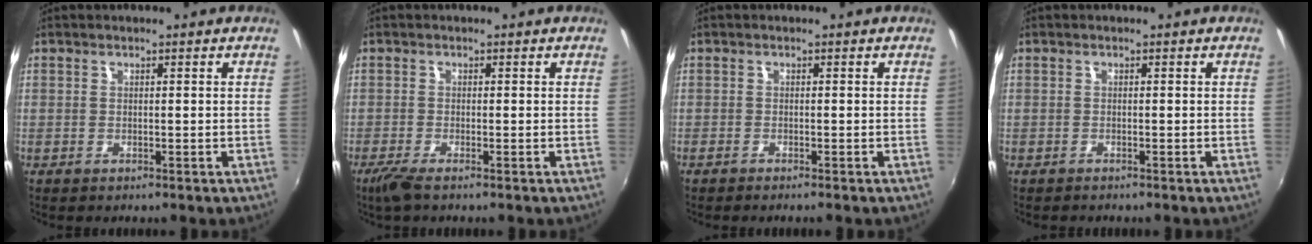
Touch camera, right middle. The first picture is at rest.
{"total": 3.6, "force": [-2.7, 0.1, 2.4], "torque": [-0.063, -0.011, -0.057]}
{"total": 0.6, "force": [-0.6, 0.0, 0.2], "torque": [-0.003, -0.003, -0.013]}
{"total": 0.6, "force": [-0.5, 0.3, 0.0], "torque": [-0.001, 0.001, -0.006]}